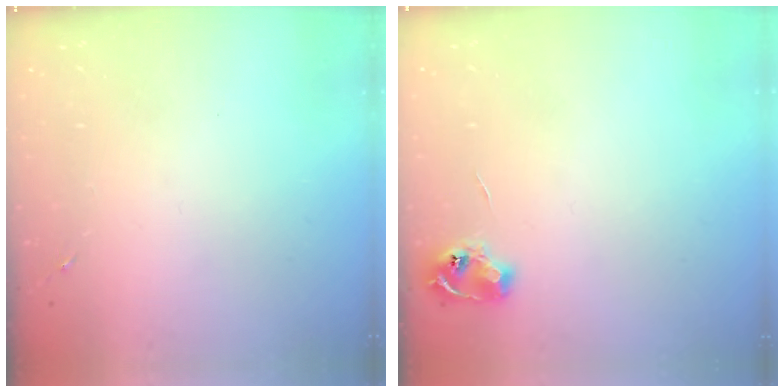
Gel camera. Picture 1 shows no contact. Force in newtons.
{"total": 6.0, "press": 6.0, "slide": 0.7}